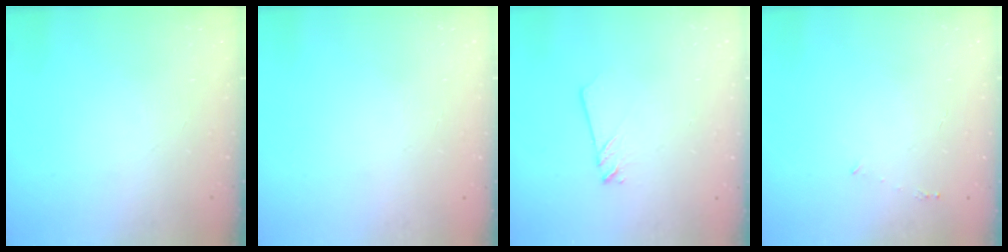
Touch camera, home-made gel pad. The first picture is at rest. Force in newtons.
{"total": 0.0}
{"total": 1.7, "press": 1.7, "slide": 0.1}
{"total": 3.4, "press": 3.4, "slide": 0.4}